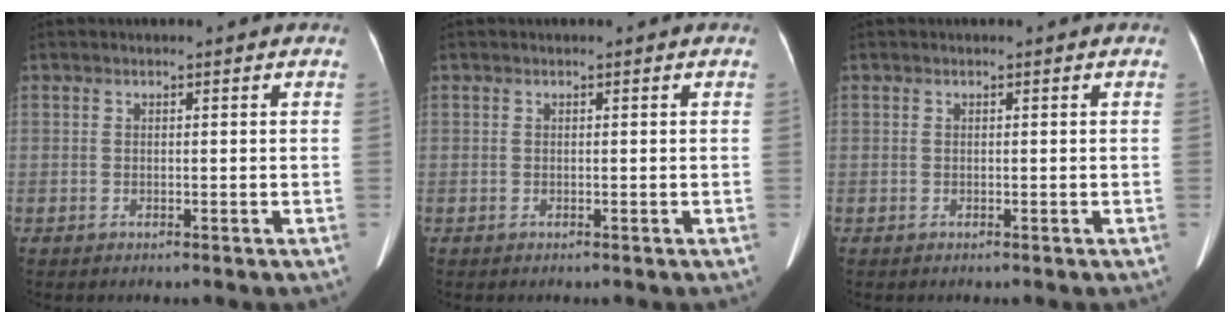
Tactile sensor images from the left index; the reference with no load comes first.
{"total": 0.0}
{"total": 0.0}